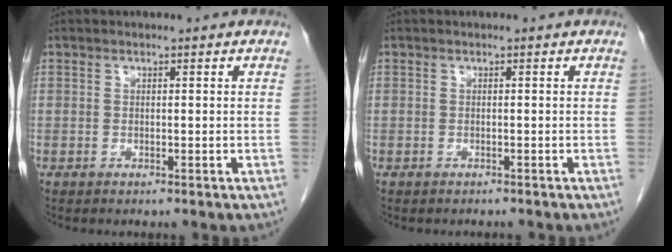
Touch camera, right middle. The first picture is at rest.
{"total": 1.1, "force": [-1.0, 0.4, 0.2], "torque": [-0.008, -0.001, -0.013]}